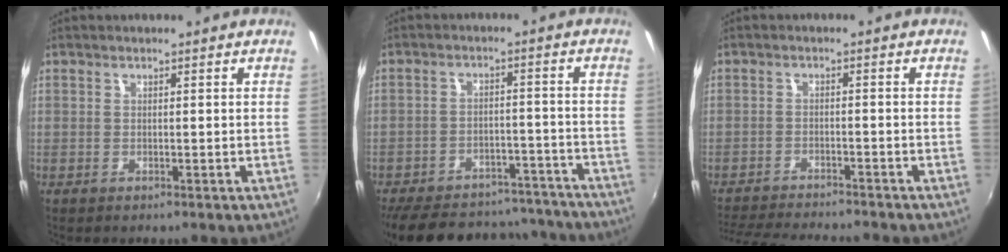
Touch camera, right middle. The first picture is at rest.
{"total": 25.8, "force": [-22.0, 9.8, 9.2], "torque": [-0.200, 0.040, -0.274]}
{"total": 12.5, "force": [-11.4, 1.4, 4.9], "torque": [-0.115, -0.019, -0.177]}